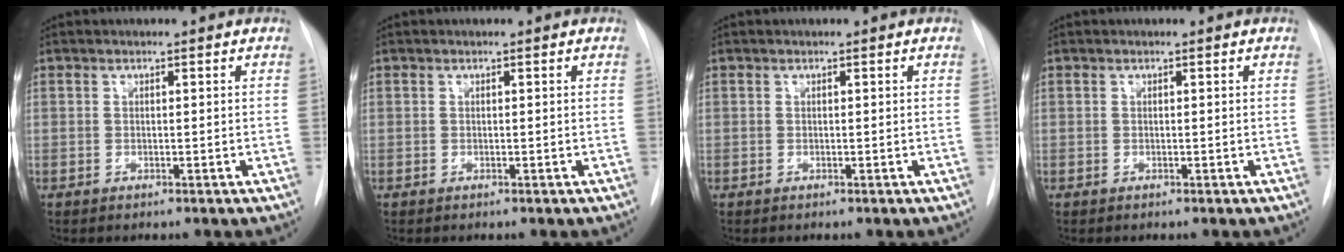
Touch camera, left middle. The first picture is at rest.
{"total": 0.0}
{"total": 0.0}
{"total": 0.0}